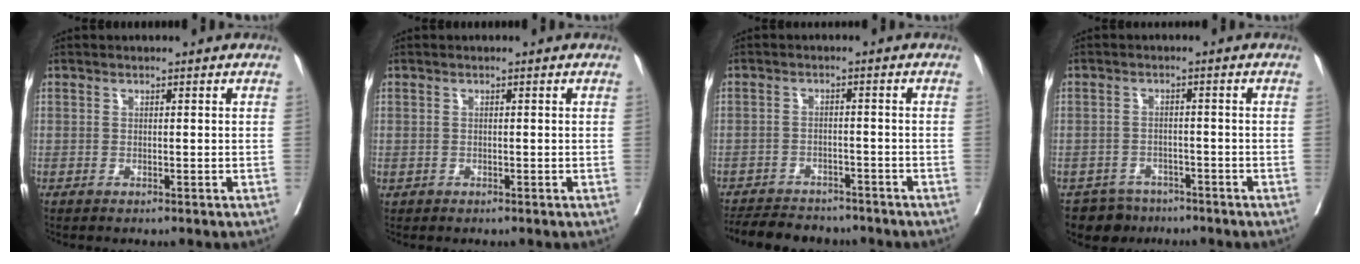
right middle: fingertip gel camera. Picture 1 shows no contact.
{"total": 2.6, "force": [1.0, -1.8, -1.6], "torque": [0.036, 0.004, 0.013]}
{"total": 9.9, "force": [-8.9, 3.4, 2.7], "torque": [-0.047, -0.002, -0.120]}
{"total": 5.0, "force": [-4.2, 2.8, -0.3], "torque": [0.014, 0.004, -0.067]}